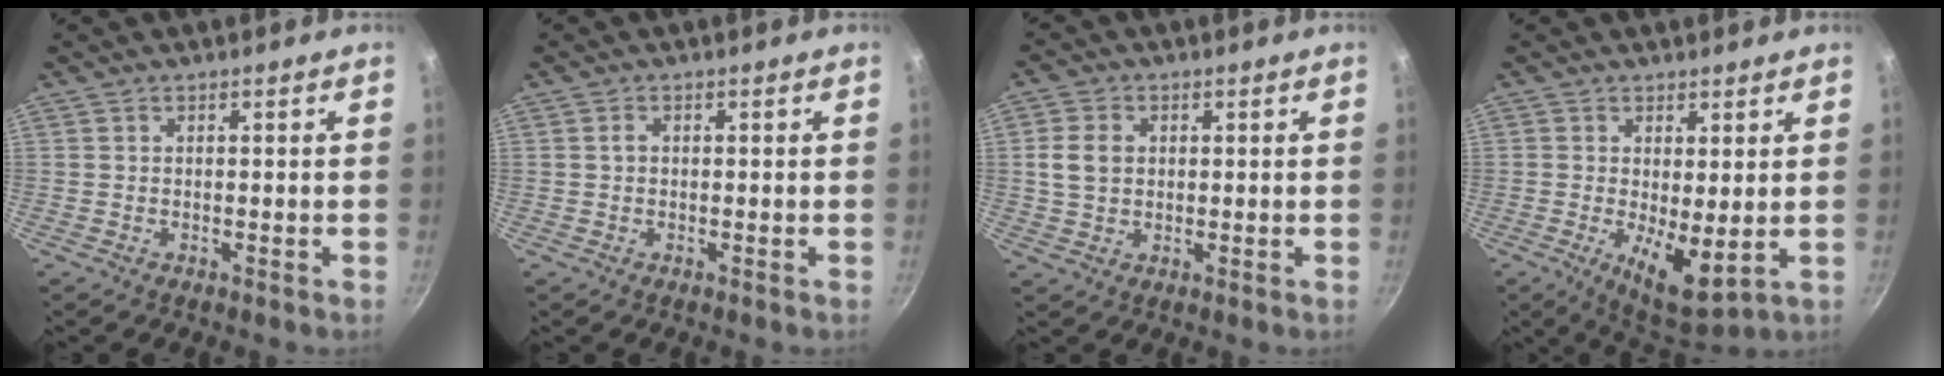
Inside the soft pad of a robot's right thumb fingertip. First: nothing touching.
{"total": 0.9, "force": [0.0, 0.7, 0.5], "torque": [-0.008, 0.005, 0.001]}
{"total": 5.5, "force": [0.8, 4.3, 3.4], "torque": [-0.055, 0.003, 0.014]}
{"total": 8.6, "force": [-0.2, 3.1, 8.0], "torque": [-0.115, -0.024, 0.009]}